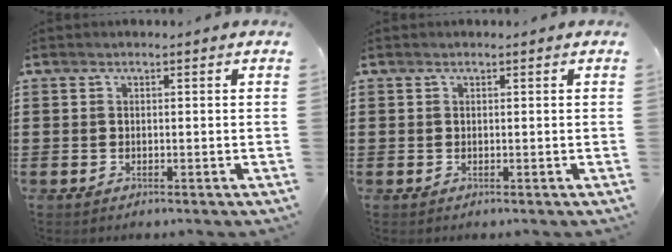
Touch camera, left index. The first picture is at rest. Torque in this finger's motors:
{"motor_torque": [0.03, -0.01, -0.02, -0.01]}